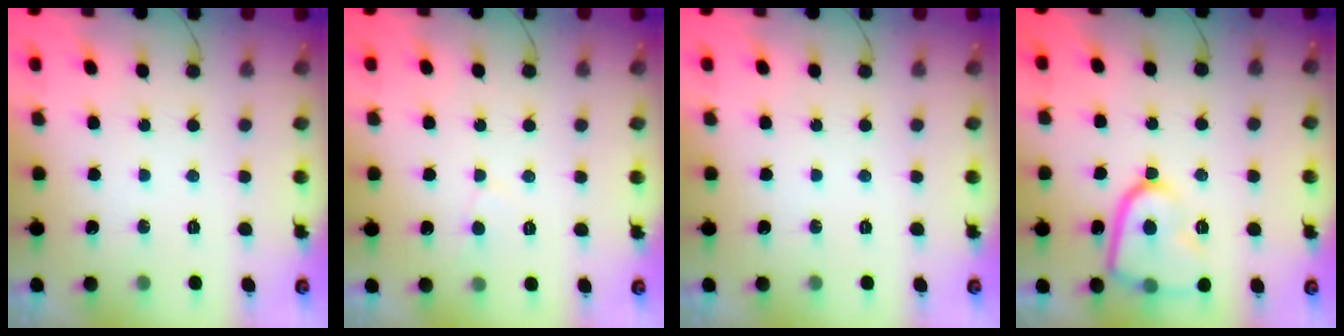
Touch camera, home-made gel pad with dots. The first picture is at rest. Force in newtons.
{"total": 4.1, "press": 4.1, "slide": 0.5}
{"total": 0.0}
{"total": 12.4, "press": 12.3, "slide": 1.2}